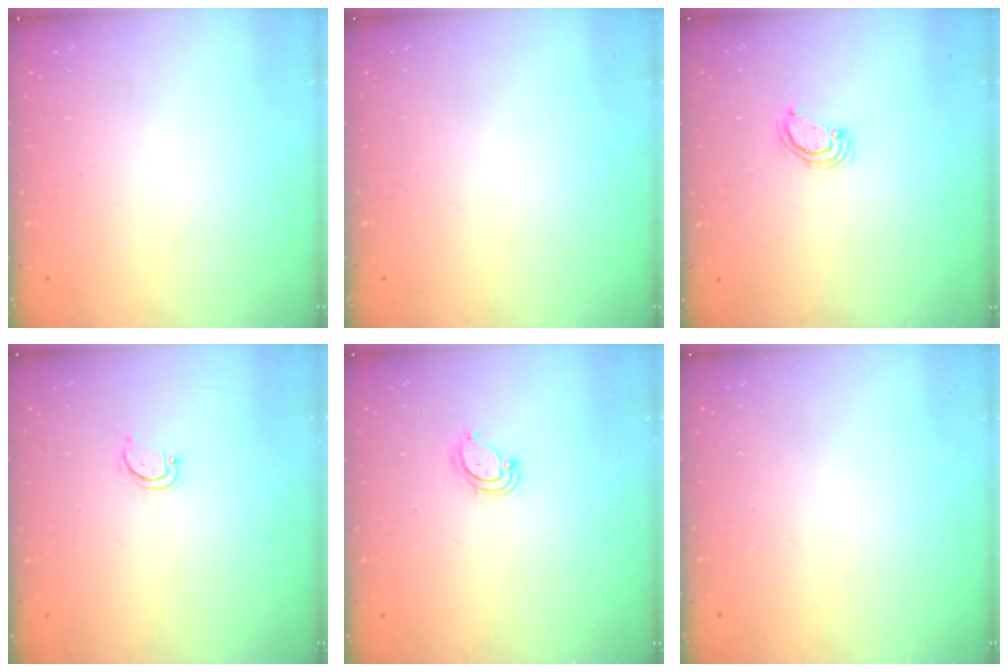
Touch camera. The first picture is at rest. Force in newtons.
{"total": 0.0}
{"total": 2.3, "press": 2.3, "slide": 0.3}
{"total": 2.6, "press": 2.6, "slide": 0.2}
{"total": 5.3, "press": 5.3, "slide": 0.4}
{"total": 0.0}